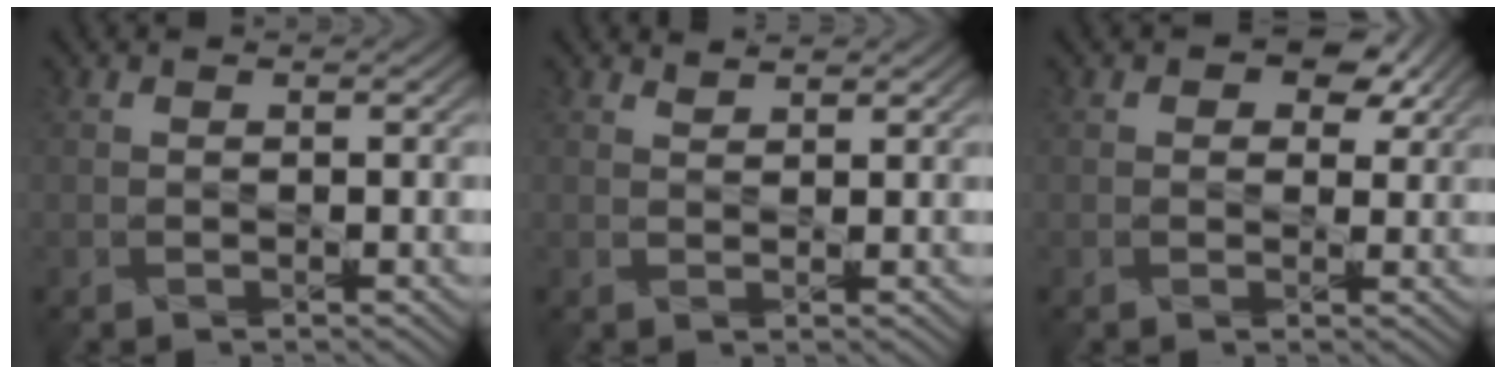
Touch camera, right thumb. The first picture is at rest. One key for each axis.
{"total": 1.4, "fx": 1.4, "fy": 0.1, "fz": -0.1, "tx": -0.001, "ty": -0.005, "tz": 0.025}
{"total": 4.3, "fx": 2.2, "fy": 2.9, "fz": 2.3, "tx": -0.025, "ty": -0.009, "tz": 0.027}